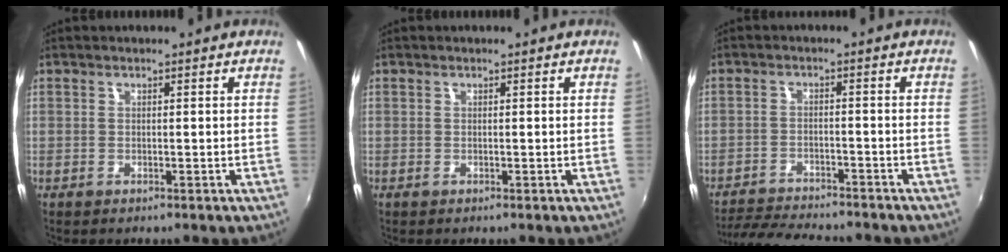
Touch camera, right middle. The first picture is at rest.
{"total": 0.0}
{"total": 11.2, "force": [-10.3, 1.7, 4.0], "torque": [-0.101, -0.015, -0.163]}